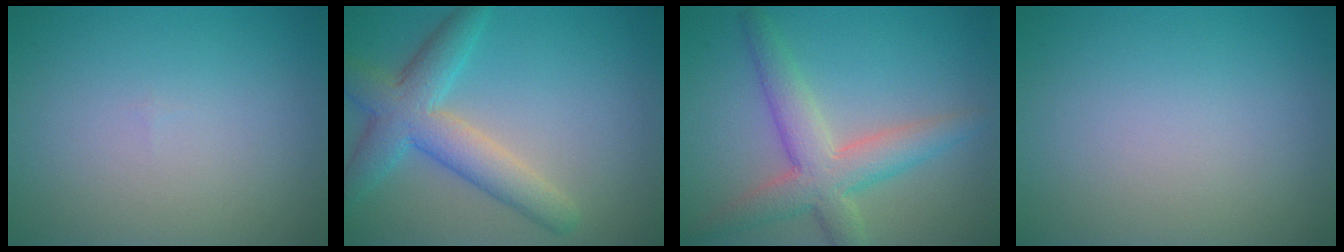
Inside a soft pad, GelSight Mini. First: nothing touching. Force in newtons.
{"total": 5.7, "press": 5.7, "slide": 0.1}
{"total": 5.4, "press": 5.4, "slide": 0.4}
{"total": 0.0}